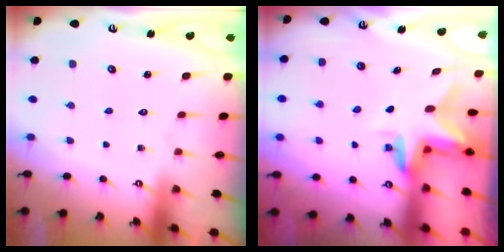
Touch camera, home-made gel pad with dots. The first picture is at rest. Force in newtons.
{"total": 3.2, "press": 3.2, "slide": 0.3}